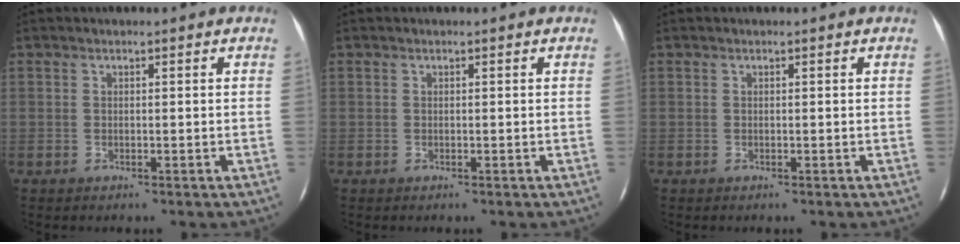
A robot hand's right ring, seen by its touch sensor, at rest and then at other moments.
{"total": 0.0}
{"total": 0.0}